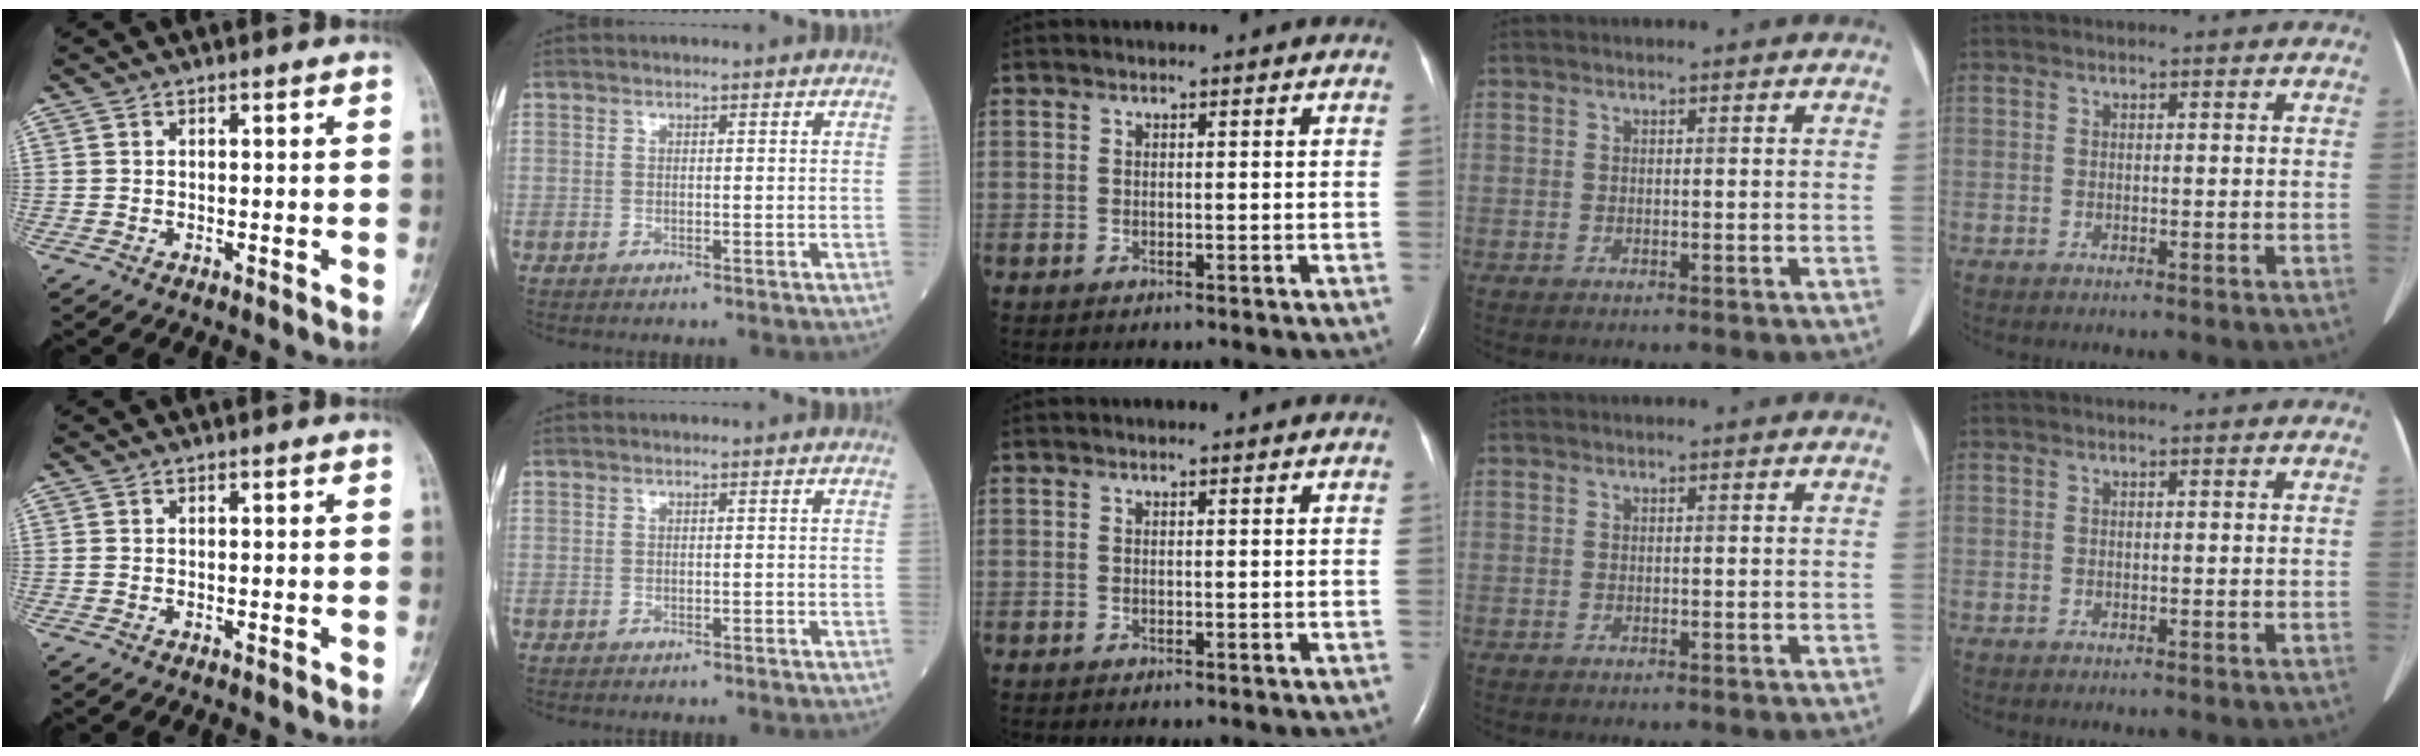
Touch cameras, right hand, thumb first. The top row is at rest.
{}